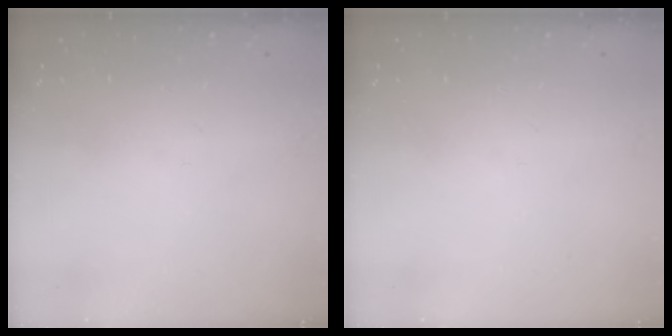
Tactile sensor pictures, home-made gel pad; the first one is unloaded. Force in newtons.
{"total": 0.0}